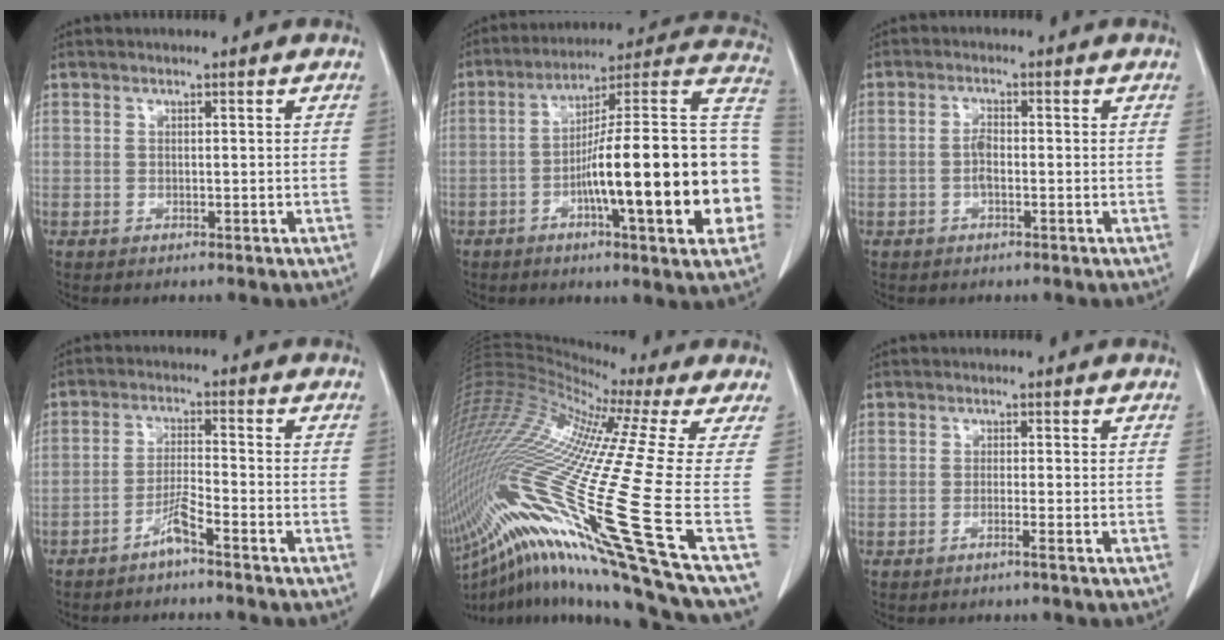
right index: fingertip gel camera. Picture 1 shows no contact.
{"total": 26.0, "force": [-5.1, 3.0, 25.3], "torque": [-0.281, 0.022, -0.078]}
{"total": 2.0, "force": [-0.5, 0.7, 1.9], "torque": [-0.037, 0.003, -0.011]}
{"total": 3.6, "force": [-2.7, -0.4, 2.2], "torque": [-0.045, 0.000, -0.058]}
{"total": 36.5, "force": [-10.2, 1.7, 35.0], "torque": [-0.675, -0.047, -0.206]}
{"total": 1.2, "force": [-0.8, -0.5, 0.7], "torque": [-0.003, 0.006, -0.019]}